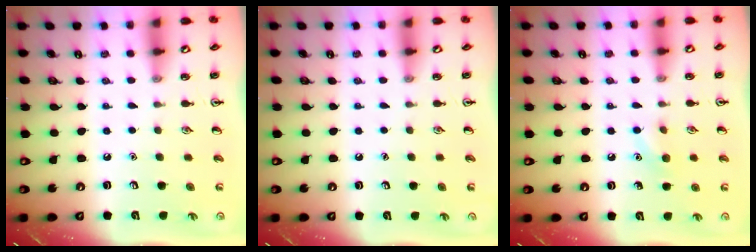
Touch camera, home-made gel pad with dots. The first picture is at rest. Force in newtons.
{"total": 0.0}
{"total": 6.8, "press": 6.6, "slide": 1.5}